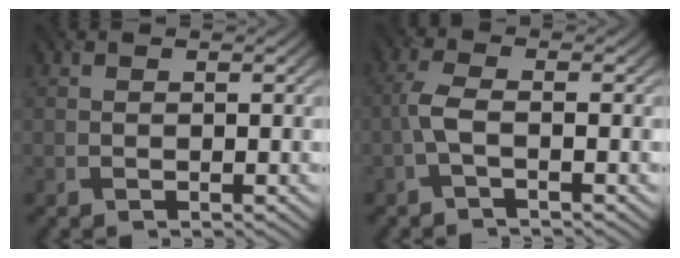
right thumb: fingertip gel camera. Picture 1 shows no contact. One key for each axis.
{"total": 2.7, "fx": -1.0, "fy": 0.7, "fz": 2.5, "tx": -0.060, "ty": 0.003, "tz": -0.027}